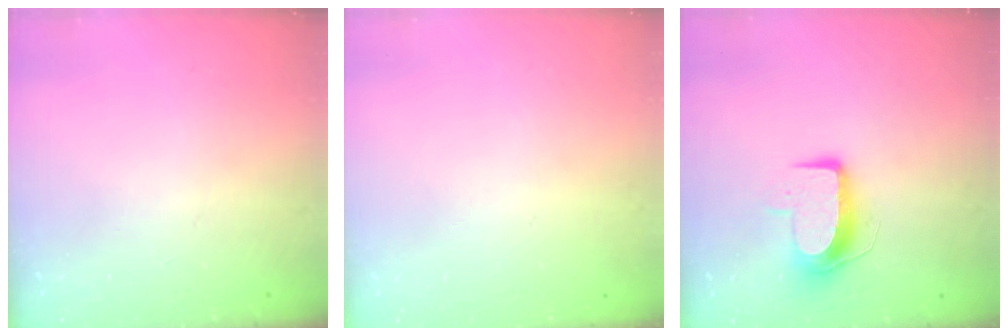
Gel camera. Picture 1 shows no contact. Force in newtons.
{"total": 0.0}
{"total": 9.2, "press": 9.1, "slide": 0.5}